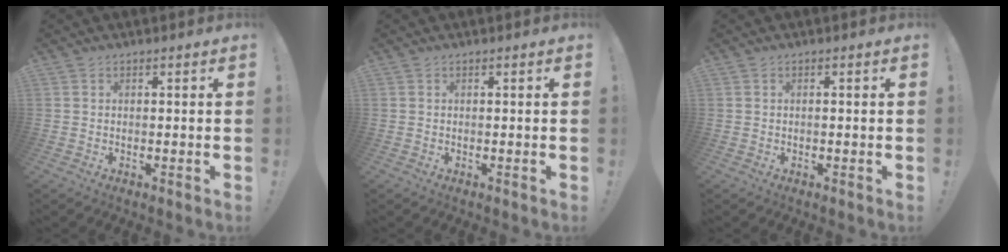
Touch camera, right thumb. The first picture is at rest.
{"total": 0.0}
{"total": 0.6, "force": [-0.4, -0.2, 0.4], "torque": [-0.013, 0.001, -0.007]}